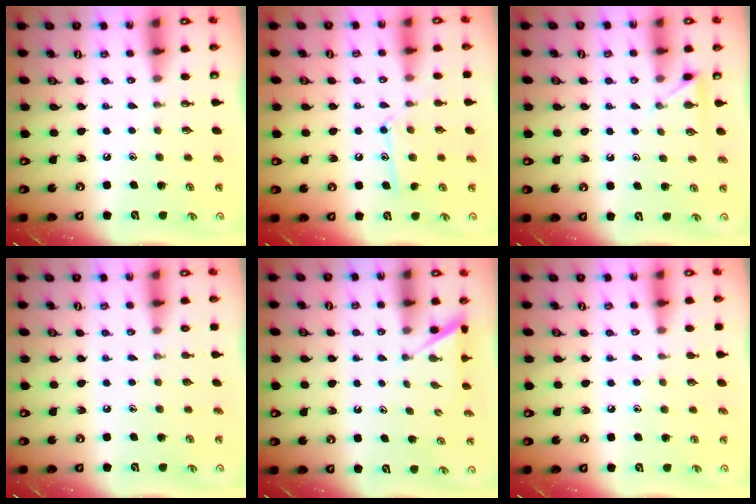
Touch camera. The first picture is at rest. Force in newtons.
{"total": 10.8, "press": 10.7, "slide": 0.7}
{"total": 3.5, "press": 3.5, "slide": 0.4}
{"total": 0.0}
{"total": 2.4, "press": 2.4, "slide": 0.3}
{"total": 5.6, "press": 5.6, "slide": 0.6}